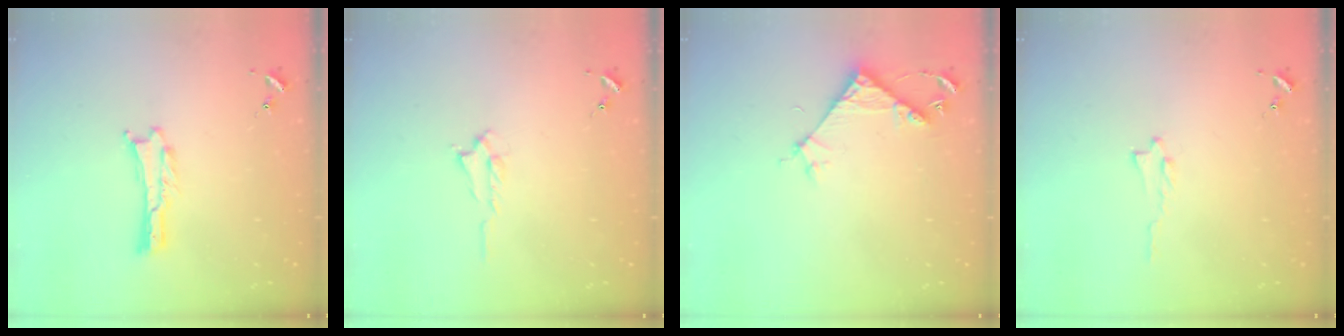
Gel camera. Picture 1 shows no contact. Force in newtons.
{"total": 0.7, "press": 0.6, "slide": 0.2}
{"total": 5.4, "press": 5.4, "slide": 0.4}
{"total": 0.6, "press": 0.6, "slide": 0.1}